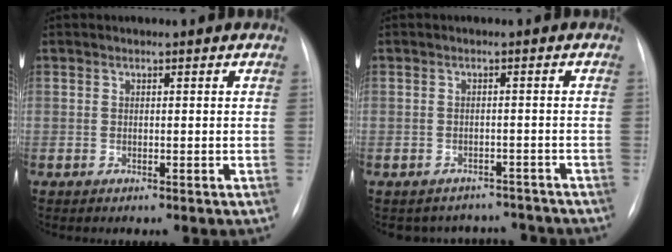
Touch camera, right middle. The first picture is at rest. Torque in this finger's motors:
{"motor_torque": [-0.14, 0.02, 0.00, 0.00]}